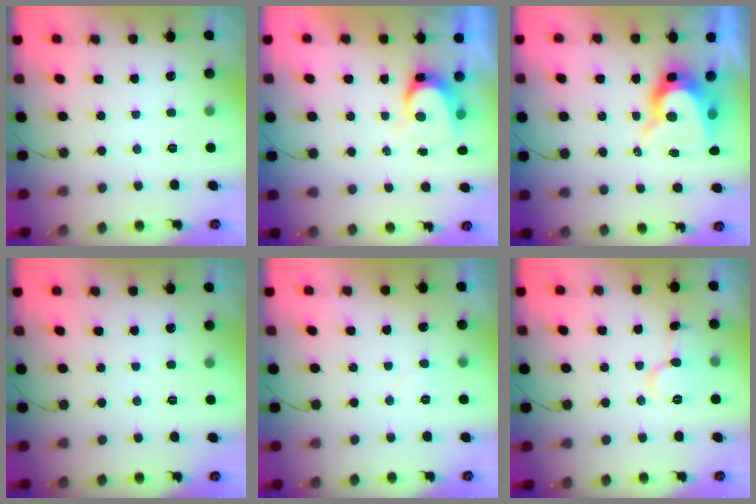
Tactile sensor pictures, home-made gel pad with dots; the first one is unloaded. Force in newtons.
{"total": 5.9, "press": 5.9, "slide": 0.5}
{"total": 9.6, "press": 9.6, "slide": 0.7}
{"total": 0.0}
{"total": 4.0, "press": 4.0, "slide": 0.3}
{"total": 8.1, "press": 8.1, "slide": 0.8}